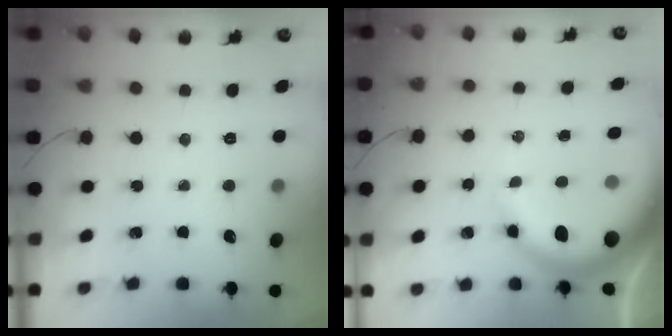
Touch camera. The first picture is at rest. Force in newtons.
{"total": 11.4, "press": 11.1, "slide": 2.6}